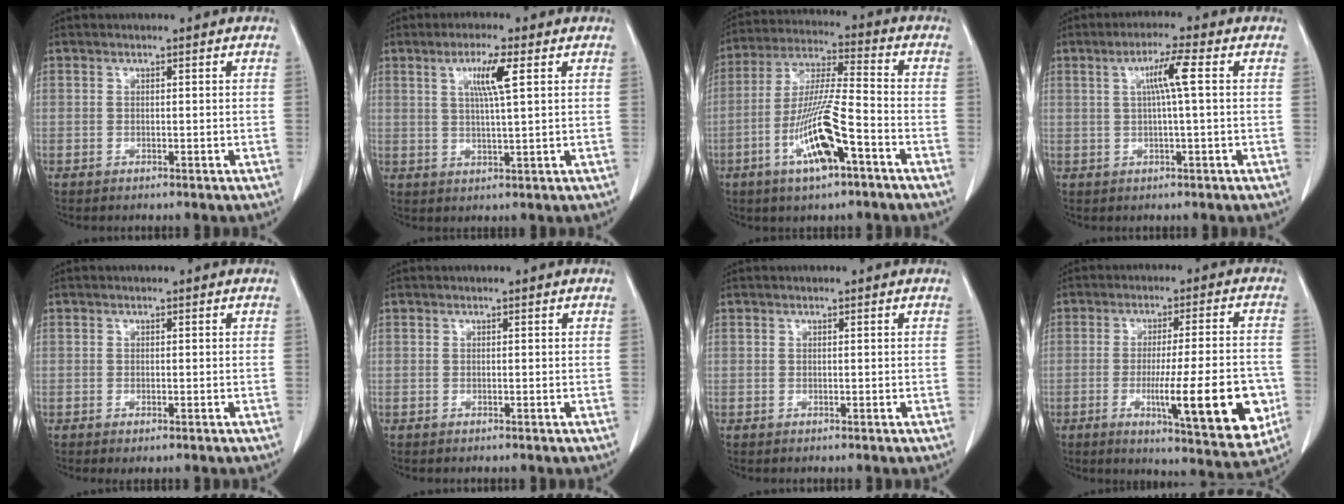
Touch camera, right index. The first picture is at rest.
{"total": 5.6, "force": [2.0, -0.1, 5.2], "torque": [-0.094, -0.001, 0.036]}
{"total": 12.8, "force": [-5.5, 1.6, 11.4], "torque": [-0.226, -0.007, -0.100]}
{"total": 4.9, "force": [1.0, -0.5, 4.8], "torque": [-0.088, 0.007, 0.019]}
{"total": 0.9, "force": [-0.5, 0.3, 0.7], "torque": [-0.013, -0.003, -0.005]}
{"total": 0.0}
{"total": 0.0}
{"total": 16.0, "force": [-4.3, 1.9, 15.3], "torque": [-0.204, -0.015, -0.054]}